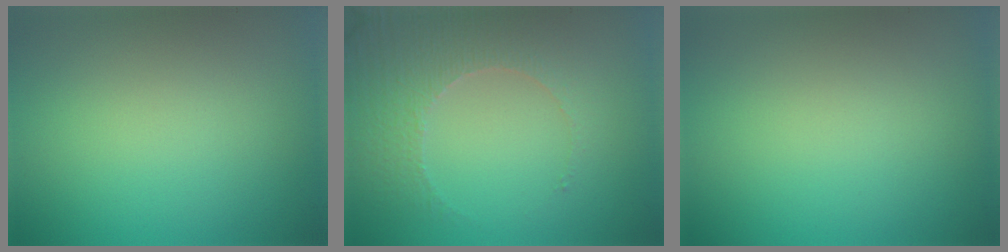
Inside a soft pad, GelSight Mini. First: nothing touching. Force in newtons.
{"total": 3.9, "press": 3.3, "slide": 2.1}
{"total": 0.0}